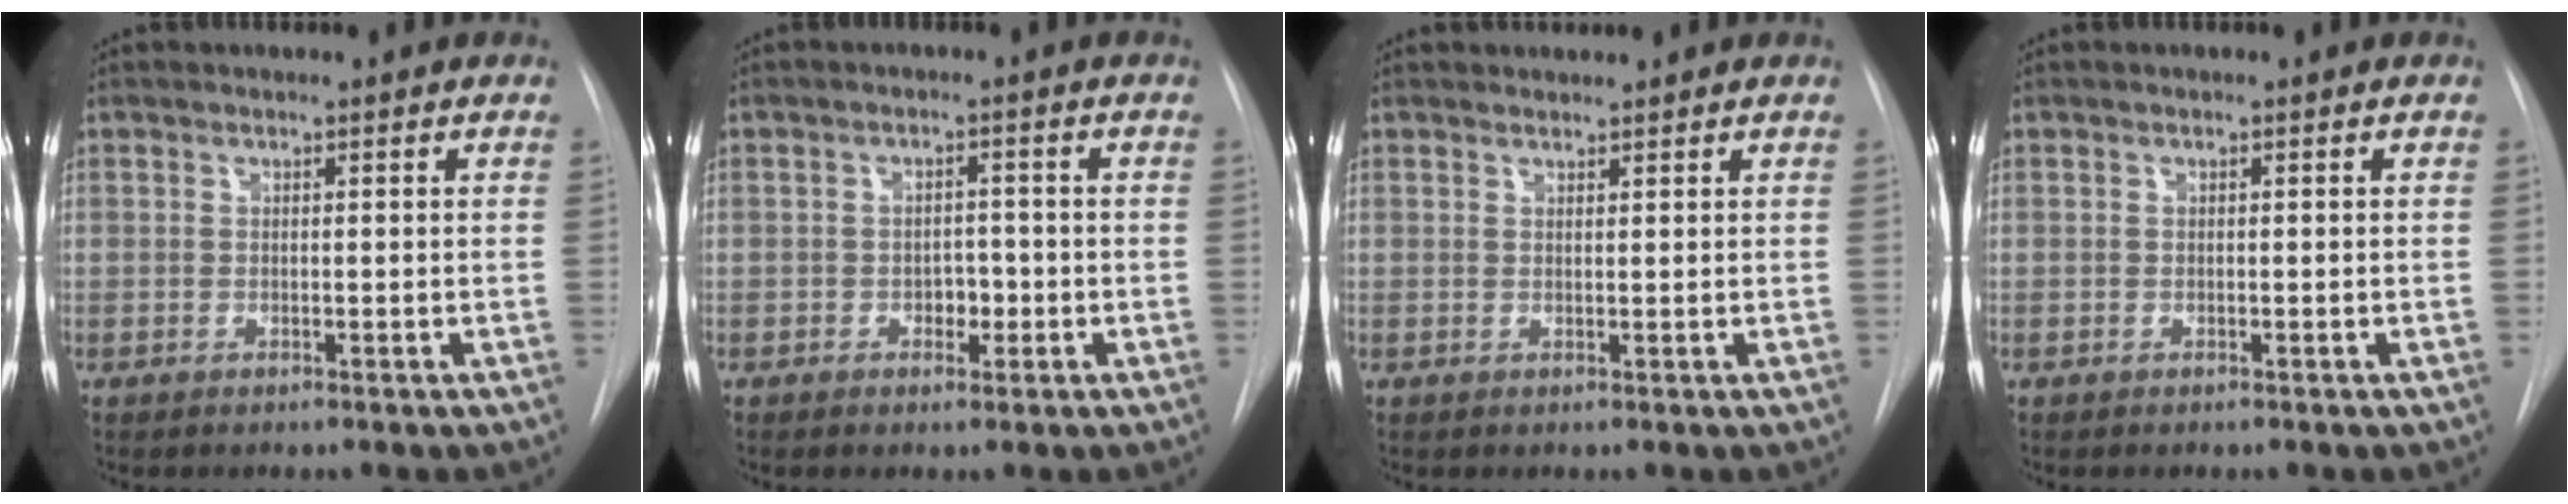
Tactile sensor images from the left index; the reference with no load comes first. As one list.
[{"total": 2.4, "force": [-0.8, 1.6, 1.6], "torque": [-0.017, 0.006, -0.009]}, {"total": 1.5, "force": [1.5, 0.1, -0.1], "torque": [-0.005, 0.012, 0.030]}, {"total": 0.0}]